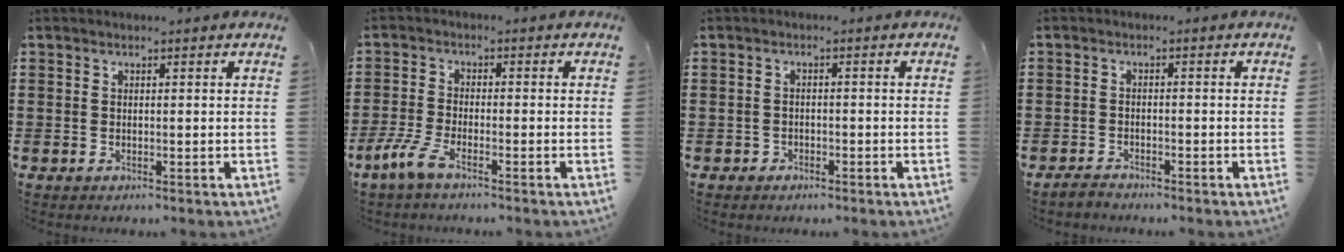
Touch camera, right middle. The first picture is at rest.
{"total": 4.9, "force": [-3.6, 1.0, 3.2], "torque": [-0.086, -0.012, -0.074]}
{"total": 1.4, "force": [-1.2, 0.8, 0.0], "torque": [-0.005, 0.003, -0.027]}
{"total": 1.9, "force": [-1.8, 0.6, 0.0], "torque": [-0.005, 0.004, -0.039]}